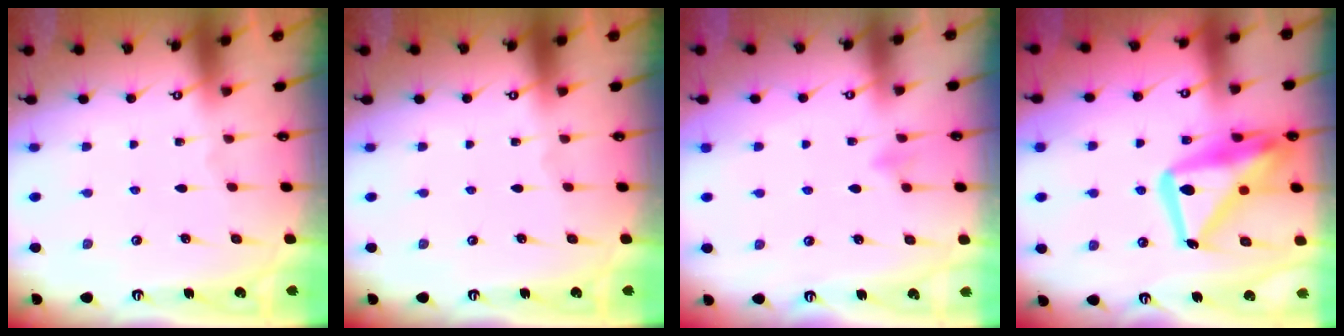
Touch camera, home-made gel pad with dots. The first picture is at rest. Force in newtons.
{"total": 0.0}
{"total": 4.0, "press": 3.9, "slide": 0.4}
{"total": 20.7, "press": 20.6, "slide": 2.0}